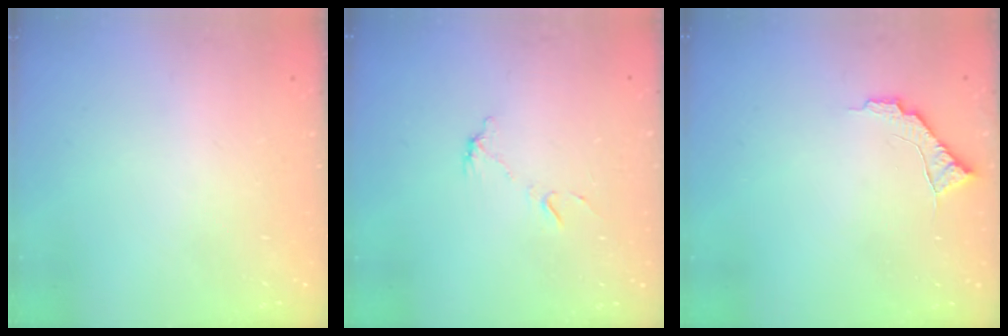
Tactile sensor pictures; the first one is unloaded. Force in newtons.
{"total": 5.9, "press": 5.9, "slide": 0.4}
{"total": 6.6, "press": 6.5, "slide": 0.5}